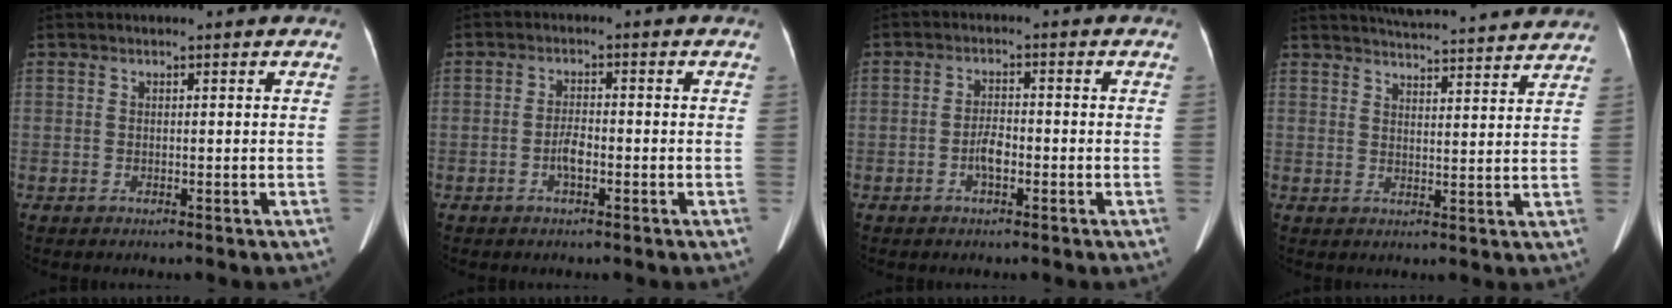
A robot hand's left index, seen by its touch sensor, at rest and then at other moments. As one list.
[{"total": 2.6, "force": [-1.1, 0.8, 2.2], "torque": [-0.042, 0.004, -0.022]}, {"total": 2.9, "force": [-1.2, 1.0, 2.4], "torque": [-0.045, 0.006, -0.024]}, {"total": 17.8, "force": [16.8, 1.4, 5.8], "torque": [-0.081, 0.007, 0.211]}]